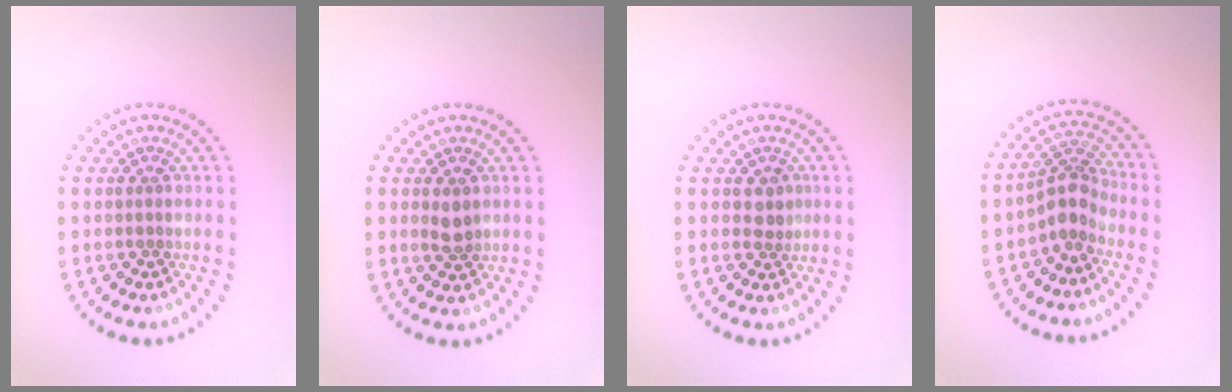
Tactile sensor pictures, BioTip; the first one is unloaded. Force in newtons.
{"total": 1.6, "press": 1.6, "slide": 0.2}
{"total": 1.5, "press": 1.3, "slide": 0.6}
{"total": 2.9, "press": 2.1, "slide": 1.9}